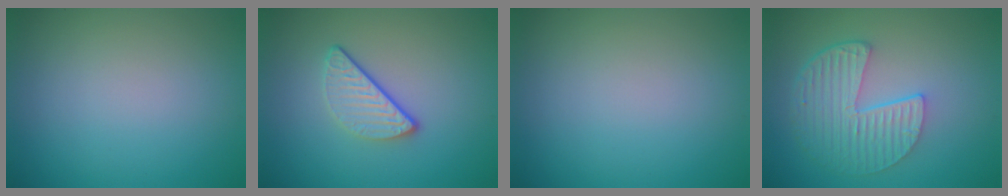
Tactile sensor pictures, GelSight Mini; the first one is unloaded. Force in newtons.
{"total": 3.0, "press": 2.3, "slide": 1.9}
{"total": 0.0}
{"total": 5.3, "press": 4.0, "slide": 3.5}